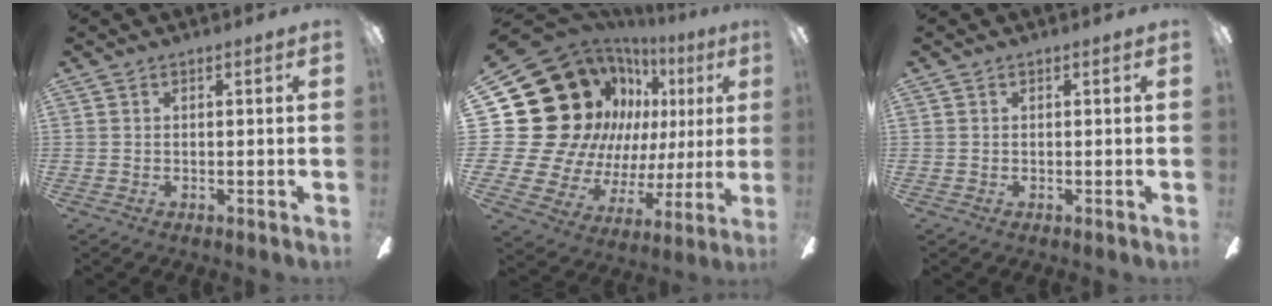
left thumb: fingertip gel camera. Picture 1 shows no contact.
{"total": 28.0, "force": [10.2, 21.6, 14.6], "torque": [-0.303, -0.108, 0.245]}
{"total": 0.0}